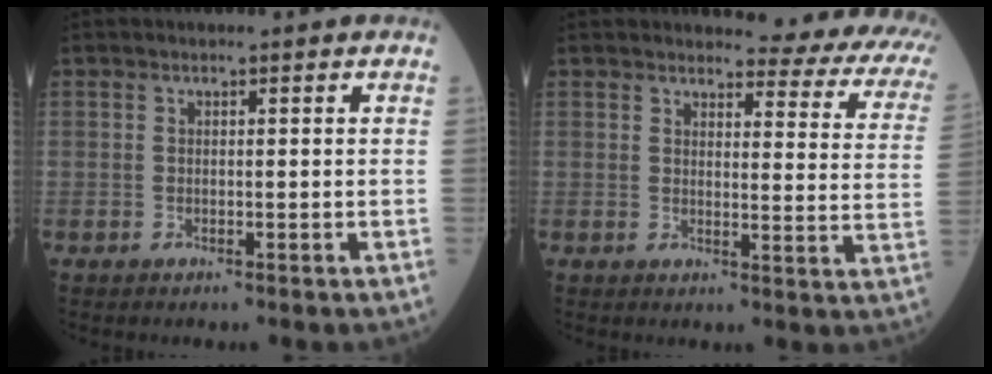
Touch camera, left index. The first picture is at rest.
{"total": 14.0, "force": [12.8, 2.4, 5.1], "torque": [-0.033, -0.068, 0.112]}